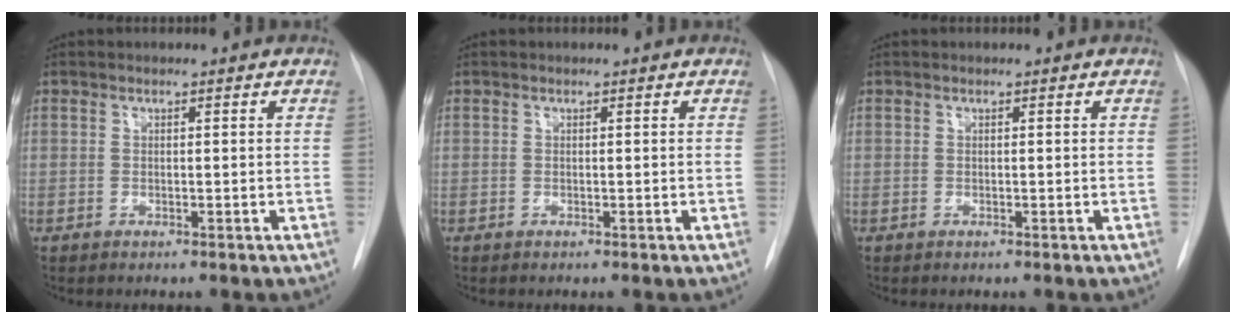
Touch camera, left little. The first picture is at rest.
{"total": 0.0}
{"total": 0.0}